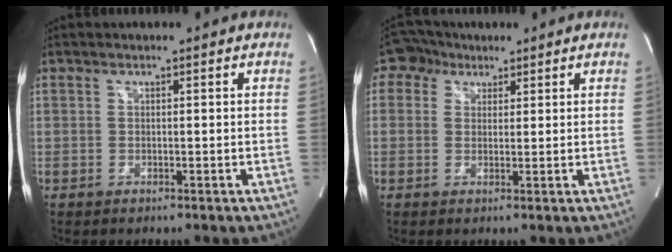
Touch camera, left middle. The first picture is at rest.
{"total": 4.6, "force": [2.4, 3.8, 1.0], "torque": [-0.027, 0.024, 0.044]}